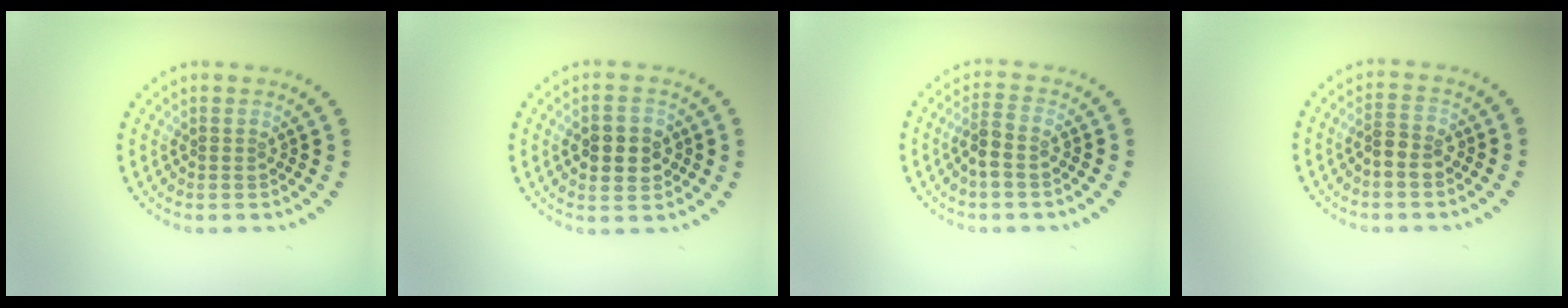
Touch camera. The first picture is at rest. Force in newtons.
{"total": 3.4, "press": 3.4, "slide": 0.1}
{"total": 2.0, "press": 1.7, "slide": 1.1}
{"total": 2.1, "press": 2.0, "slide": 0.8}